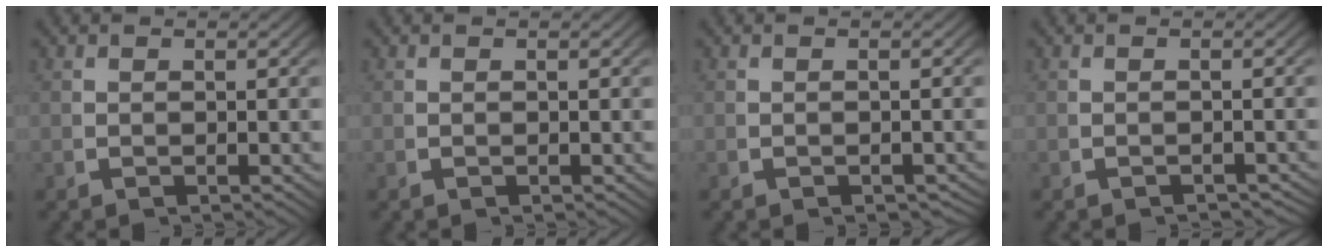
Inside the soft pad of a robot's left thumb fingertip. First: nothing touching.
{"total": 0.0}
{"total": 0.8, "force": [-0.8, 0.2, 0.2], "torque": [-0.005, -0.002, -0.010]}
{"total": 1.7, "force": [-1.7, 0.2, 0.2], "torque": [-0.001, -0.003, -0.025]}